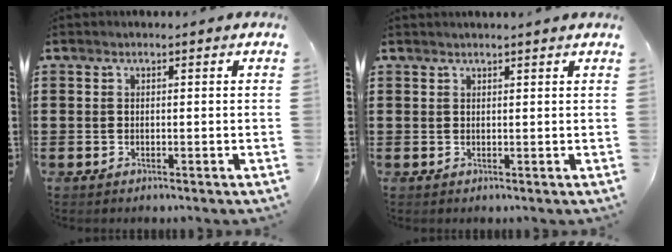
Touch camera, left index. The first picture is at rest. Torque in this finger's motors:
{"motor_torque": [1.07, -1.07, 0.26, 0.02]}